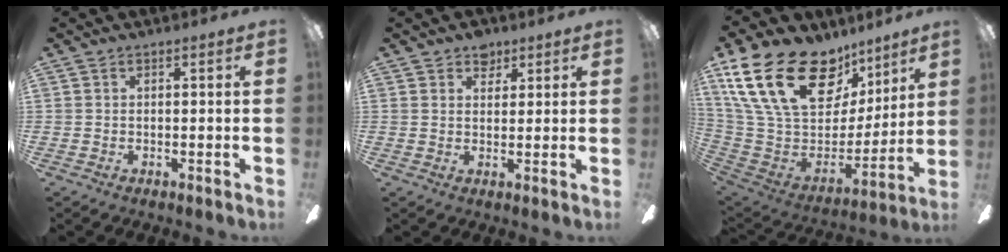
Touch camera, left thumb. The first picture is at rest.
{"total": 4.5, "force": [3.3, 2.8, 1.3], "torque": [-0.004, -0.013, 0.056]}
{"total": 28.7, "force": [14.8, 16.8, 18.0], "torque": [-0.336, -0.073, 0.286]}